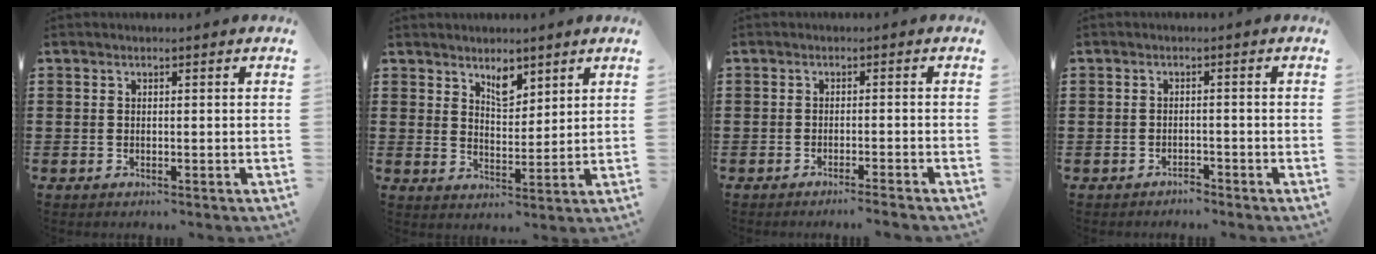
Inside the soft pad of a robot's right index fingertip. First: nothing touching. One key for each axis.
{"total": 4.2, "fx": 3.2, "fy": 1.9, "fz": 1.9, "tx": -0.029, "ty": -0.001, "tz": 0.055}
{"total": 1.6, "fx": -1.4, "fy": -0.4, "fz": 0.7, "tx": -0.011, "ty": 0.001, "tz": -0.027}
{"total": 1.7, "fx": -1.7, "fy": 0.2, "fz": -0.2, "tx": -0.002, "ty": 0.006, "tz": -0.040}